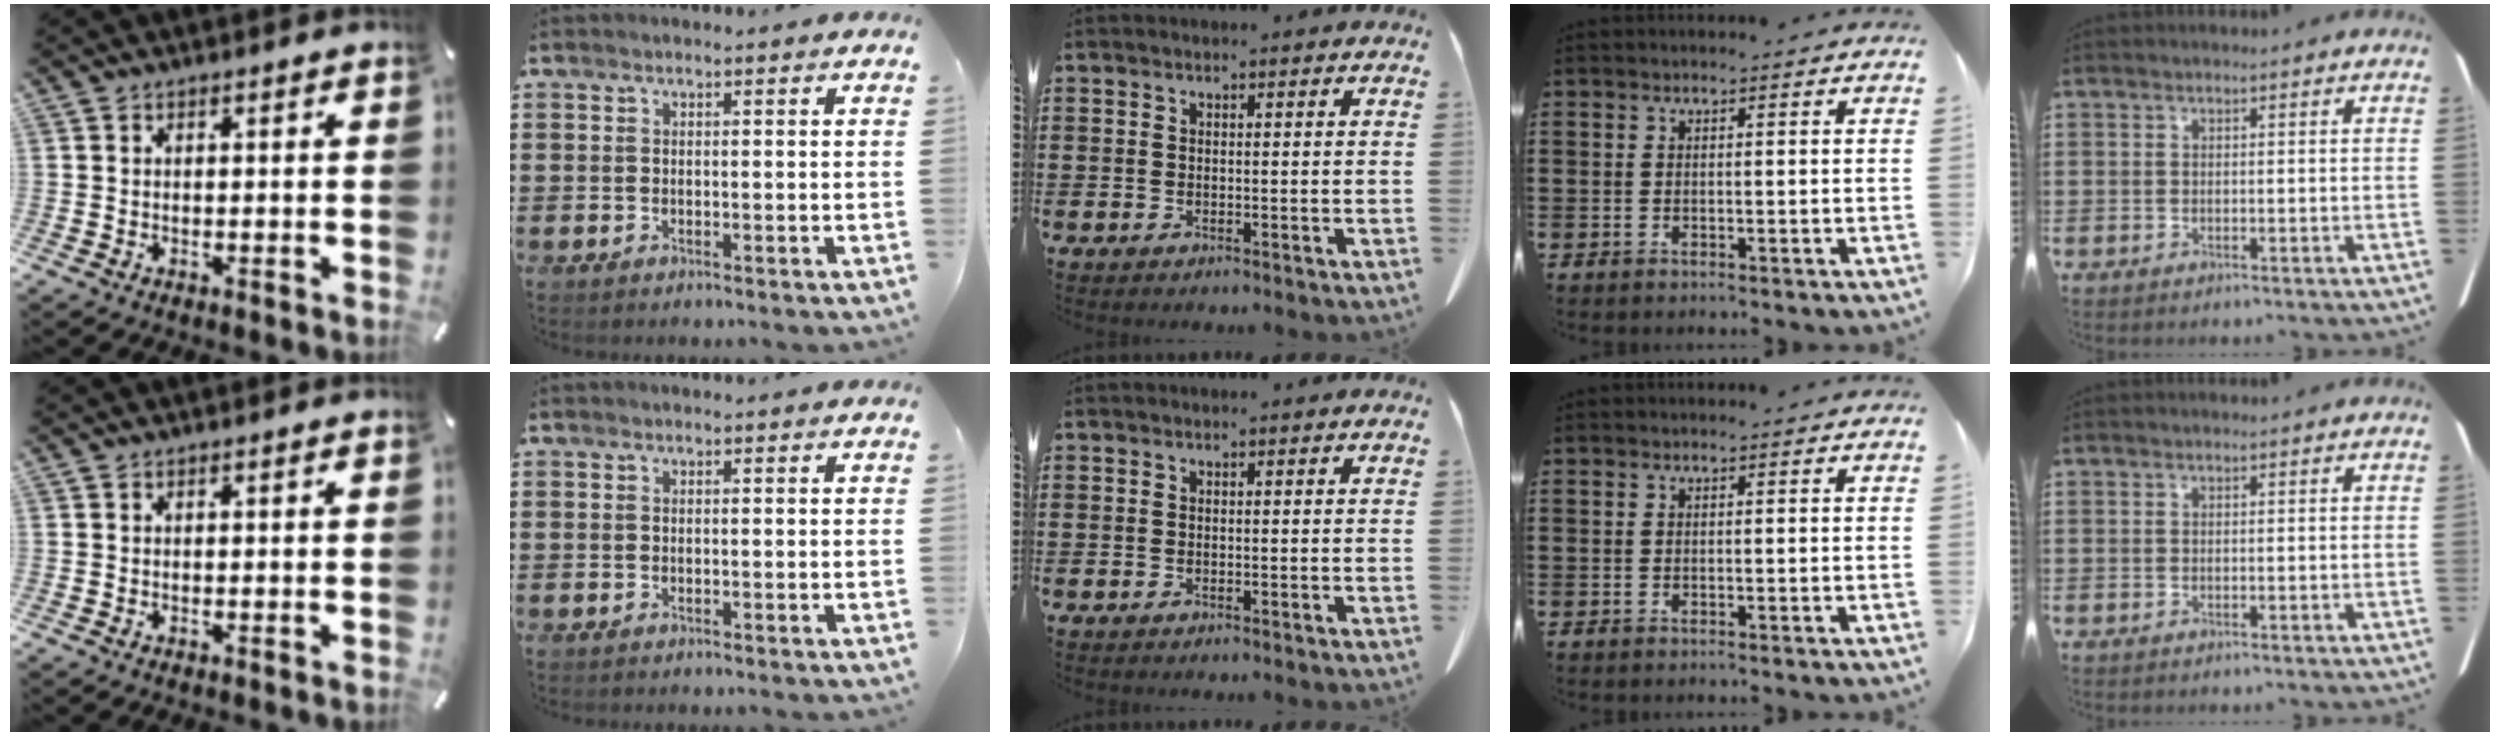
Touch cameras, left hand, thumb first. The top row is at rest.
{}